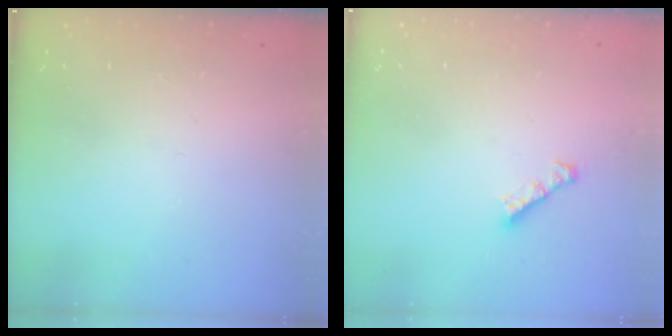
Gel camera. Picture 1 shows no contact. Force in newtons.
{"total": 3.0, "press": 3.0, "slide": 0.3}